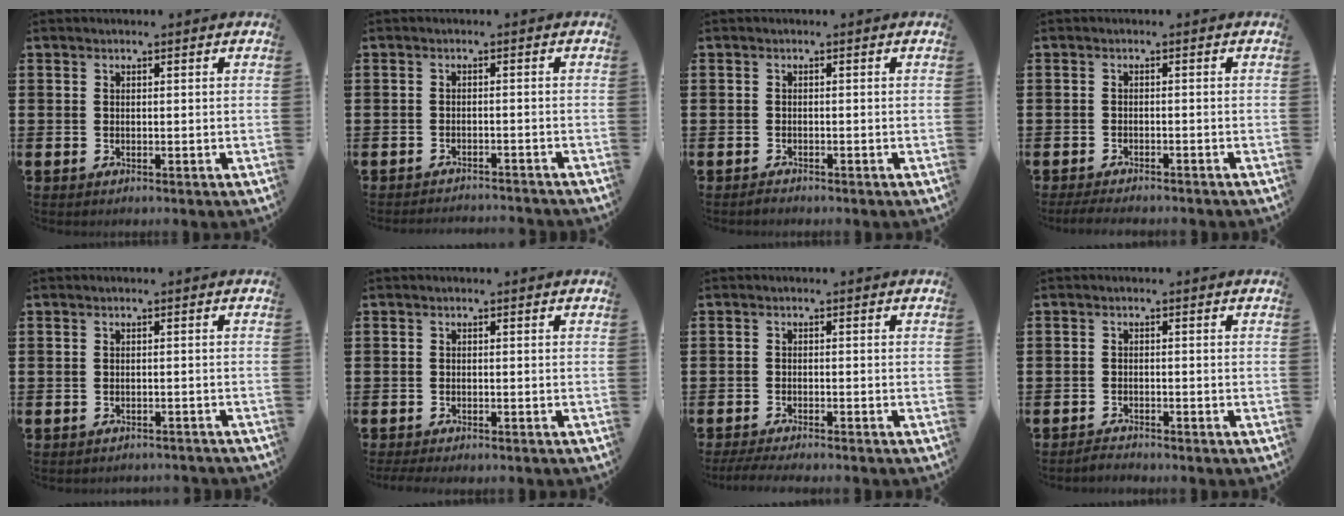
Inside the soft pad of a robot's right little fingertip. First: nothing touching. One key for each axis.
{"total": 1.5, "fx": -1.4, "fy": -0.1, "fz": -0.1, "tx": -0.002, "ty": 0.003, "tz": -0.031}
{"total": 0.6, "fx": -0.5, "fy": 0.1, "fz": 0.0, "tx": -0.003, "ty": -0.003, "tz": -0.011}
{"total": 1.6, "fx": -1.5, "fy": 0.1, "fz": 0.5, "tx": -0.010, "ty": 0.003, "tz": -0.029}
{"total": 0.9, "fx": -0.9, "fy": 0.0, "fz": 0.0, "tx": -0.002, "ty": 0.000, "tz": -0.019}
{"total": 0.8, "fx": -0.7, "fy": 0.1, "fz": 0.3, "tx": -0.007, "ty": -0.001, "tz": -0.015}
{"total": 1.7, "fx": -1.5, "fy": -0.1, "fz": 0.7, "tx": -0.010, "ty": 0.003, "tz": -0.030}
{"total": 1.3, "fx": -1.3, "fy": 0.0, "fz": 0.0, "tx": -0.004, "ty": 0.002, "tz": -0.027}